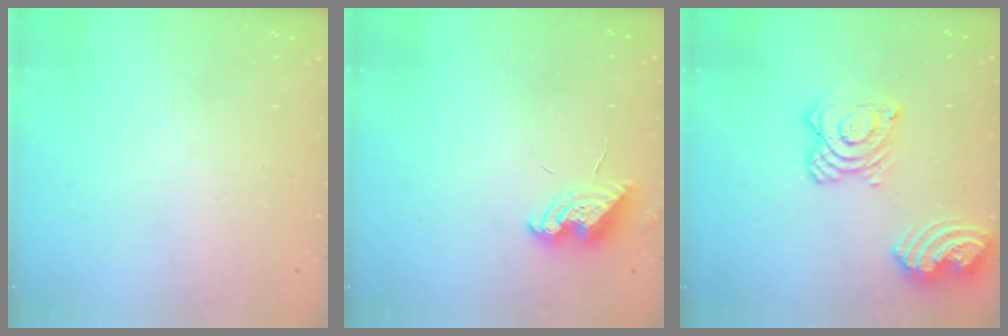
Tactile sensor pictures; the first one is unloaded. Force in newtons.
{"total": 7.1, "press": 7.0, "slide": 0.8}
{"total": 16.3, "press": 16.1, "slide": 2.3}